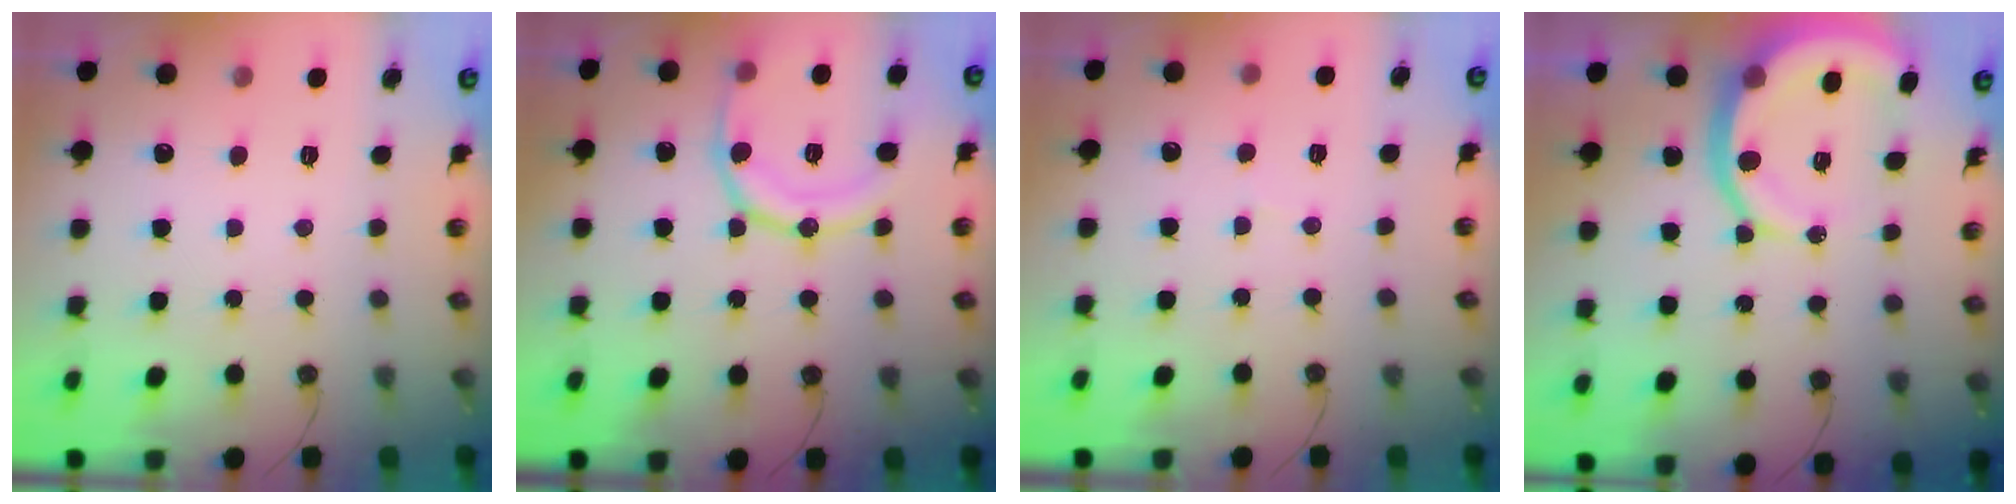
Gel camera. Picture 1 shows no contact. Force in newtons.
{"total": 15.6, "press": 15.5, "slide": 1.6}
{"total": 2.6, "press": 2.6, "slide": 0.2}
{"total": 11.0, "press": 11.0, "slide": 1.0}